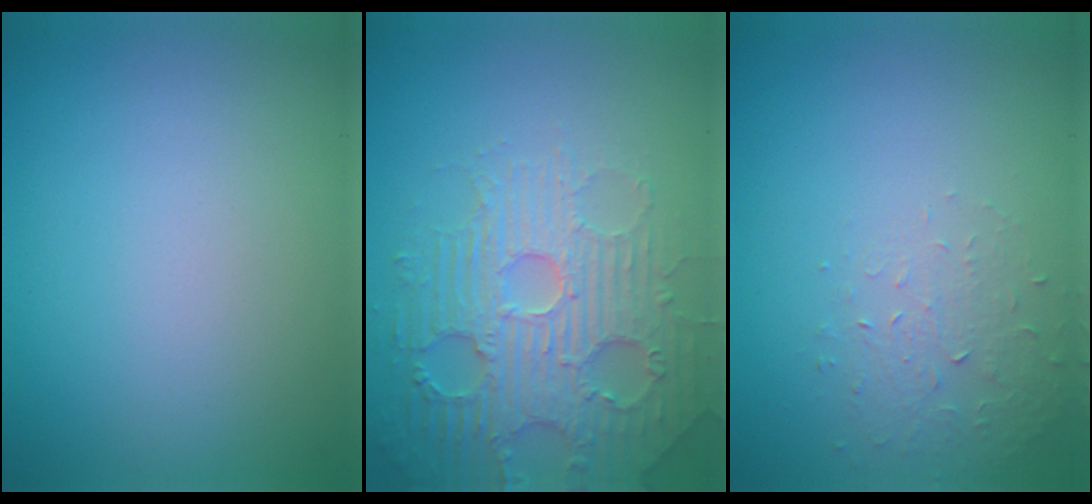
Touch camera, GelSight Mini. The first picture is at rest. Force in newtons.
{"total": 4.7, "press": 4.7, "slide": 0.9}
{"total": 1.4, "press": 0.7, "slide": 1.2}